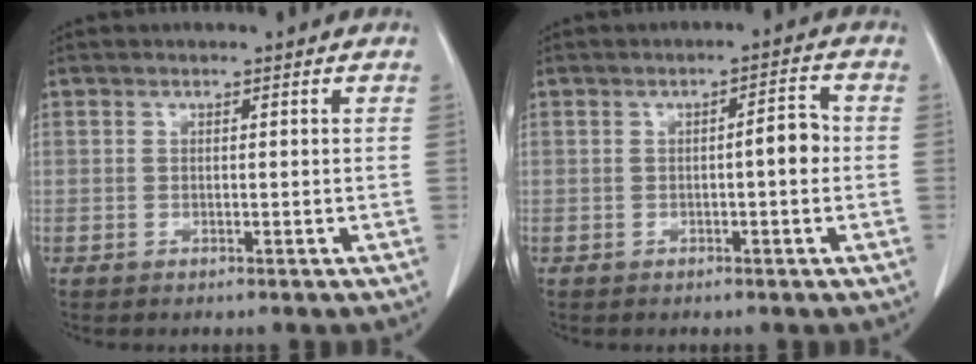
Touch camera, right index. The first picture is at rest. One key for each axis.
{"total": 3.4, "fx": -0.3, "fy": 0.7, "fz": 3.3, "tx": -0.042, "ty": 0.008, "tz": -0.007}